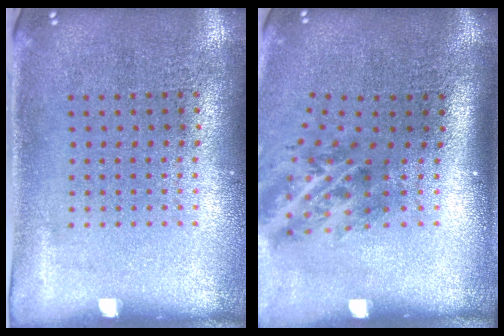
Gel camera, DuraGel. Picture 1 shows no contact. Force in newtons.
{"total": 2.1, "press": 1.3, "slide": 1.6}